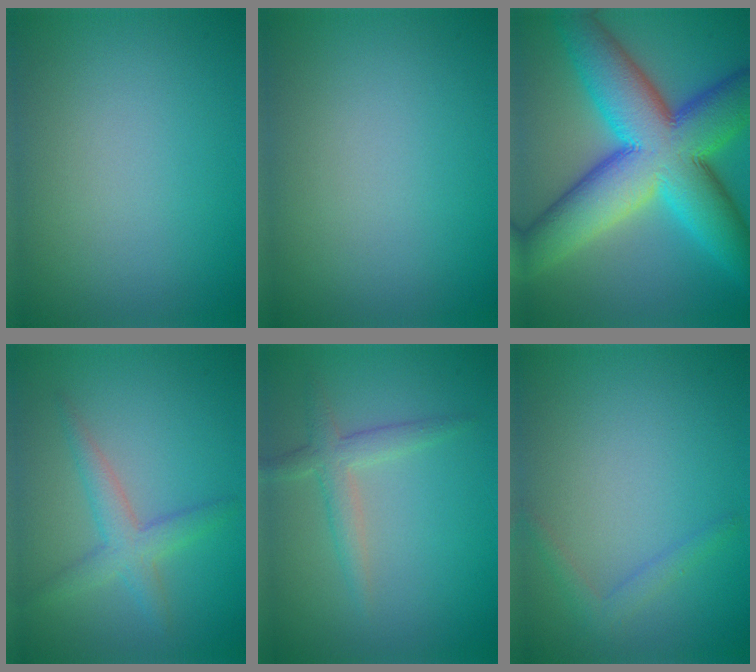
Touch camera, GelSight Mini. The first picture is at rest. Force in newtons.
{"total": 0.0}
{"total": 14.9, "press": 14.9, "slide": 0.2}
{"total": 2.9, "press": 2.9, "slide": 0.1}
{"total": 2.5, "press": 2.5, "slide": 0.1}
{"total": 1.3, "press": 1.3, "slide": 0.1}